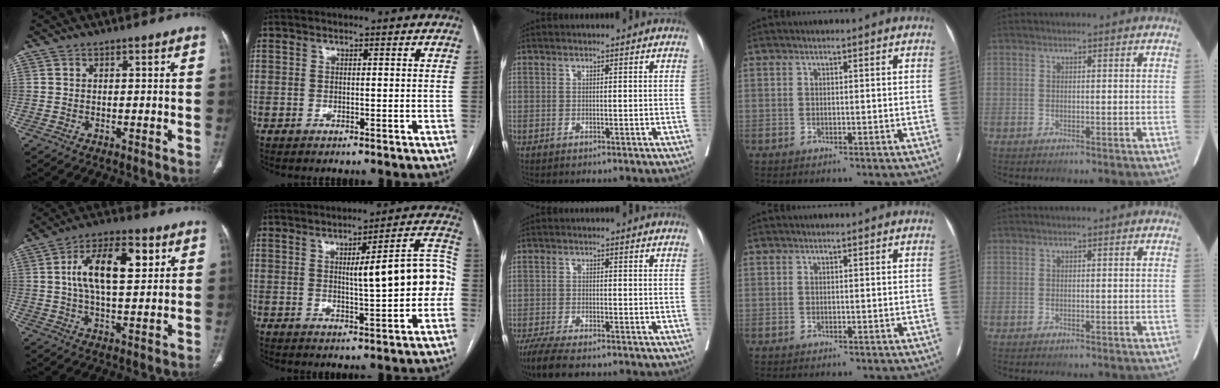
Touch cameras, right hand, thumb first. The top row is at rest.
{"thumb": {"total": 14.0, "force": [3.7, 6.5, 11.8], "torque": [-0.190, 0.006, 0.059]}, "index": {"total": 11.9, "force": [-0.1, 1.8, 11.8], "torque": [-0.147, 0.033, 0.000]}, "middle": {"total": 7.0, "force": [-5.5, 1.5, 4.0], "torque": [-0.069, -0.016, -0.091]}}